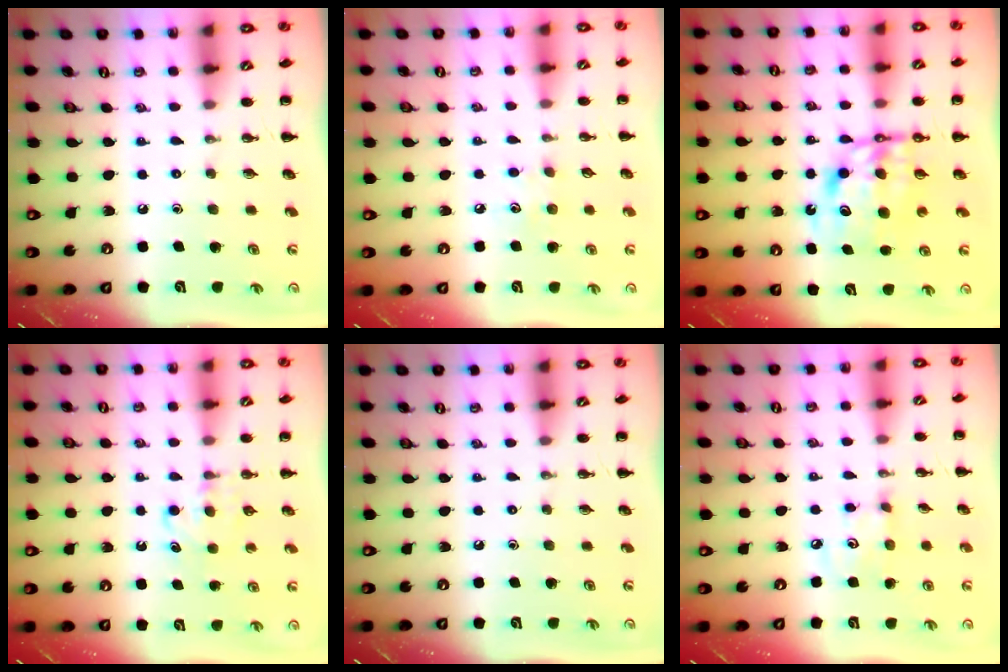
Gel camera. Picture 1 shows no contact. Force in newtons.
{"total": 4.5, "press": 4.3, "slide": 1.3}
{"total": 9.1, "press": 8.7, "slide": 2.7}
{"total": 5.1, "press": 4.8, "slide": 1.6}
{"total": 0.0}
{"total": 3.7, "press": 3.7, "slide": 0.7}